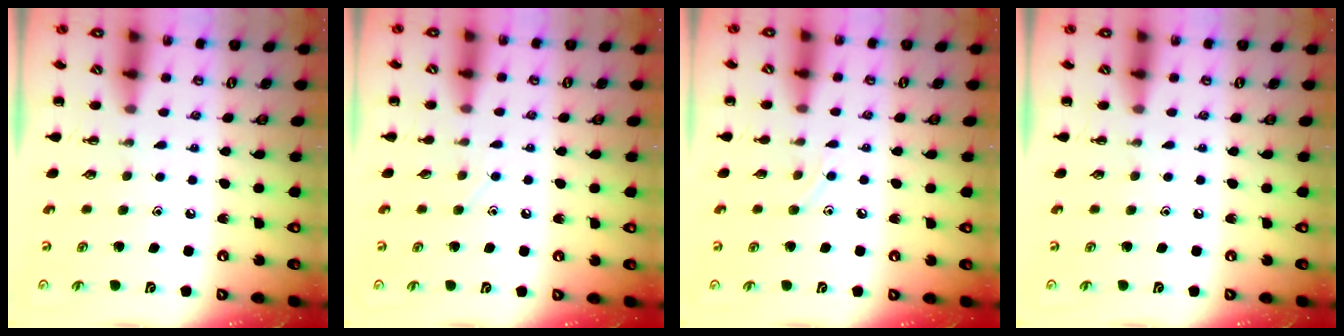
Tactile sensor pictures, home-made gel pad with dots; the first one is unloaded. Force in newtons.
{"total": 2.9, "press": 2.7, "slide": 0.9}
{"total": 4.3, "press": 4.2, "slide": 1.3}
{"total": 0.0}